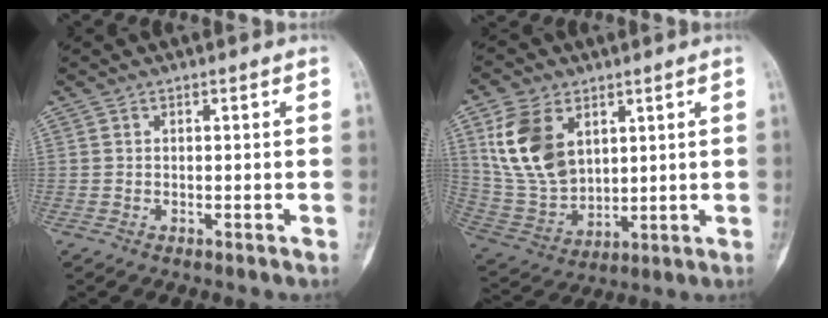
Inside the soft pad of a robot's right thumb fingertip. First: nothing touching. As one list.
[{"total": 14.7, "force": [5.6, 9.6, 9.6], "torque": [-0.175, -0.021, 0.128]}]